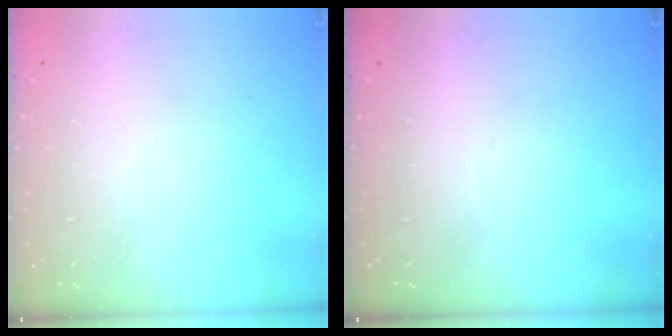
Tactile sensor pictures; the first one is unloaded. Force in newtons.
{"total": 0.0}